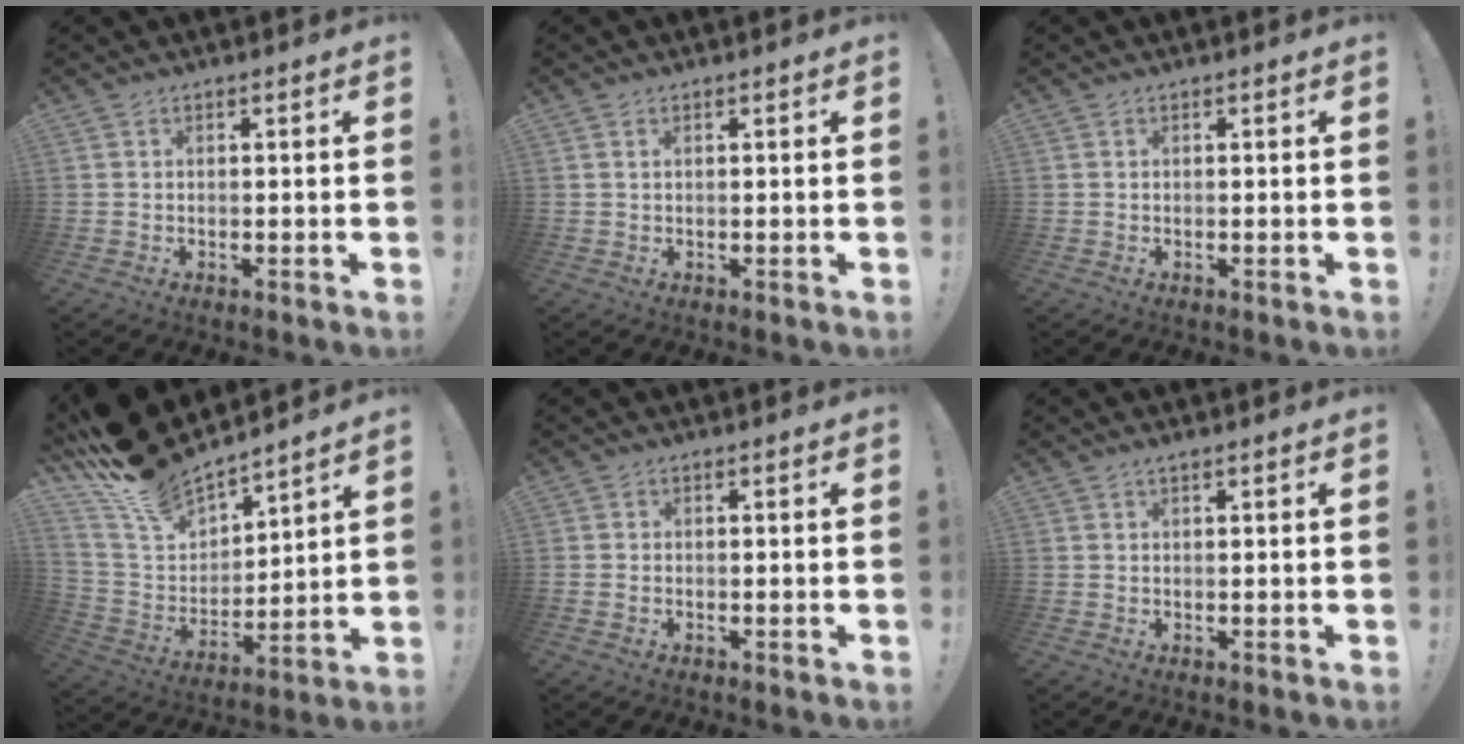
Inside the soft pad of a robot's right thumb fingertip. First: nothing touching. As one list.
[{"total": 0.7, "force": [0.4, 0.3, 0.5], "torque": [-0.018, 0.004, 0.008]}, {"total": 0.0}, {"total": 14.5, "force": [12.2, 5.8, 5.1], "torque": [-0.123, -0.094, 0.225]}, {"total": 0.6, "force": [-0.5, 0.4, 0.2], "torque": [-0.008, 0.003, -0.007]}, {"total": 0.8, "force": [0.5, 0.0, 0.6], "torque": [-0.012, 0.001, 0.008]}]